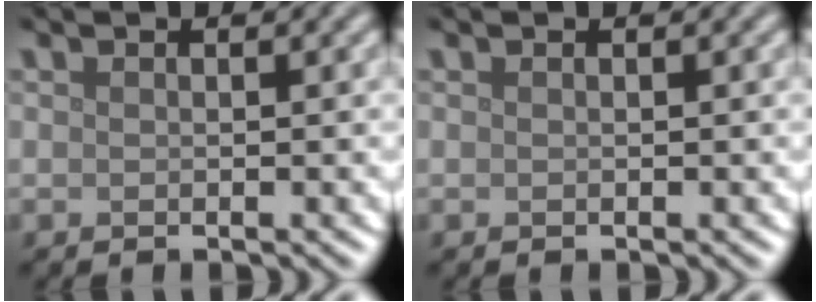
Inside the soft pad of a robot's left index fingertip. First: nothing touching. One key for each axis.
{"total": 0.0}